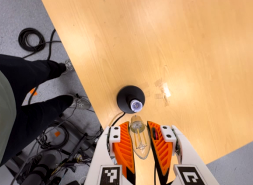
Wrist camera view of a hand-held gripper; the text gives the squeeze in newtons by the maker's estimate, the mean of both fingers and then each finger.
{"total": 22.1, "left": 23.5, "right": 20.7}